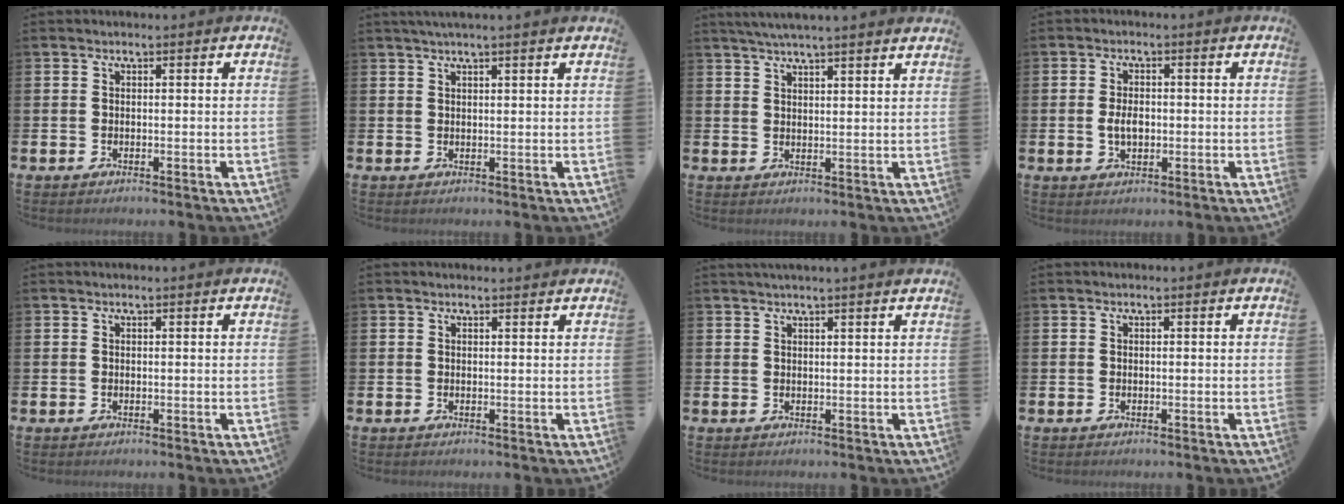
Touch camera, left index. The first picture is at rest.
{"total": 1.8, "force": [1.5, -0.2, 1.0], "torque": [-0.024, 0.003, 0.029]}
{"total": 4.0, "force": [3.8, -0.6, 1.1], "torque": [-0.035, -0.007, 0.071]}
{"total": 3.0, "force": [-0.1, 1.8, 2.4], "torque": [-0.032, 0.000, -0.006]}
{"total": 0.0}
{"total": 0.6, "force": [0.6, 0.1, 0.2], "torque": [0.009, -0.004, 0.008]}
{"total": 1.5, "force": [1.3, -0.3, 0.5], "torque": [-0.004, -0.004, 0.024]}
{"total": 0.0}